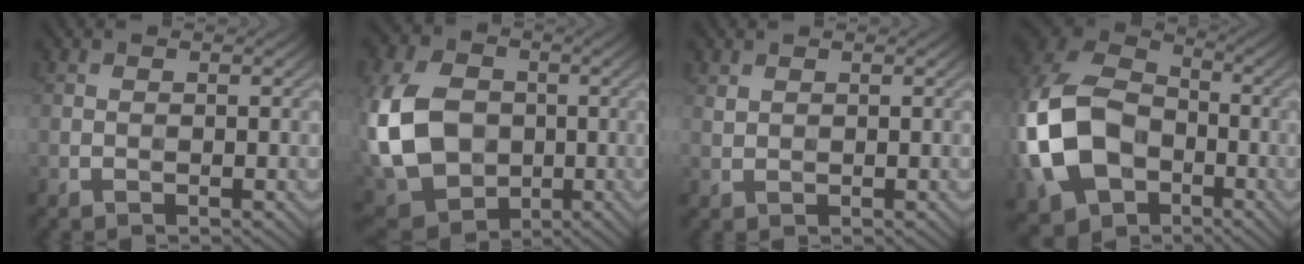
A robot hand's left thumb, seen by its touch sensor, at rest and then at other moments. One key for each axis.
{"total": 15.7, "fx": -1.3, "fy": 12.1, "fz": 9.9, "tx": -0.278, "ty": -0.025, "tz": -0.024}
{"total": 0.8, "fx": 0.7, "fy": 0.4, "fz": 0.3, "tx": -0.012, "ty": -0.002, "tz": 0.017}
{"total": 17.4, "fx": -4.6, "fy": 12.6, "fz": 11.2, "tx": -0.295, "ty": -0.031, "tz": -0.097}